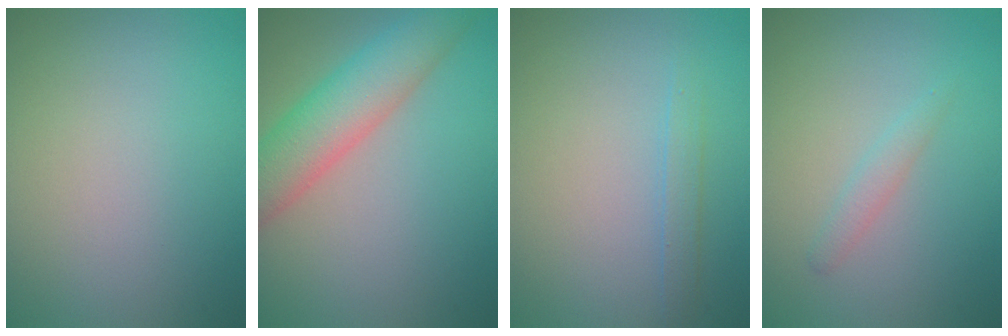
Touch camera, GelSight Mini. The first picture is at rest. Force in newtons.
{"total": 6.4, "press": 6.4, "slide": 0.4}
{"total": 1.3, "press": 1.3, "slide": 0.2}
{"total": 1.2, "press": 1.2, "slide": 0.0}